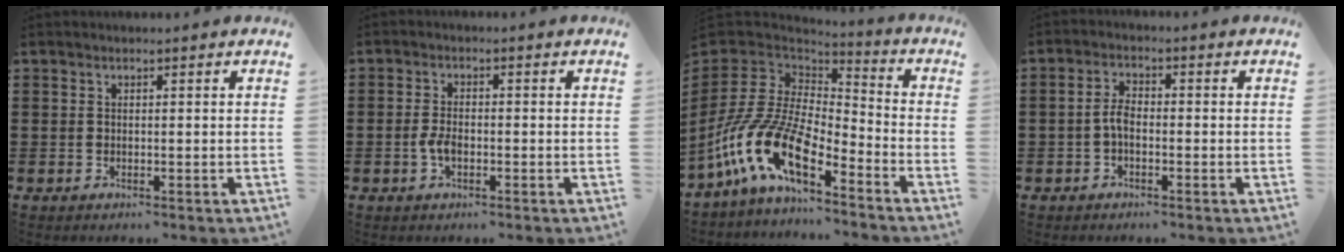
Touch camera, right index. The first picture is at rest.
{"total": 2.7, "force": [-0.9, 1.3, 2.2], "torque": [-0.057, -0.003, -0.020]}
{"total": 14.6, "force": [-8.1, 6.3, 10.4], "torque": [-0.252, 0.005, -0.166]}
{"total": 3.0, "force": [-0.9, 1.4, 2.5], "torque": [-0.062, 0.000, -0.023]}